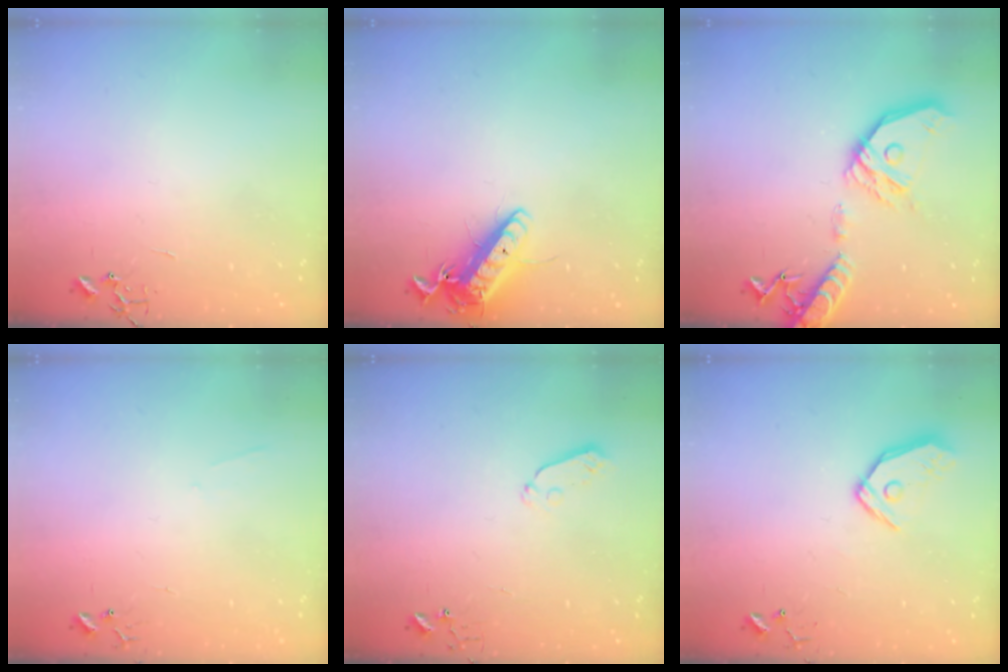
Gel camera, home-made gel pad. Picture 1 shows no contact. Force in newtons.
{"total": 14.0, "press": 13.9, "slide": 2.0}
{"total": 20.0, "press": 19.7, "slide": 3.5}
{"total": 3.8, "press": 3.7, "slide": 0.6}
{"total": 5.0, "press": 5.0, "slide": 0.4}
{"total": 11.1, "press": 11.0, "slide": 1.7}